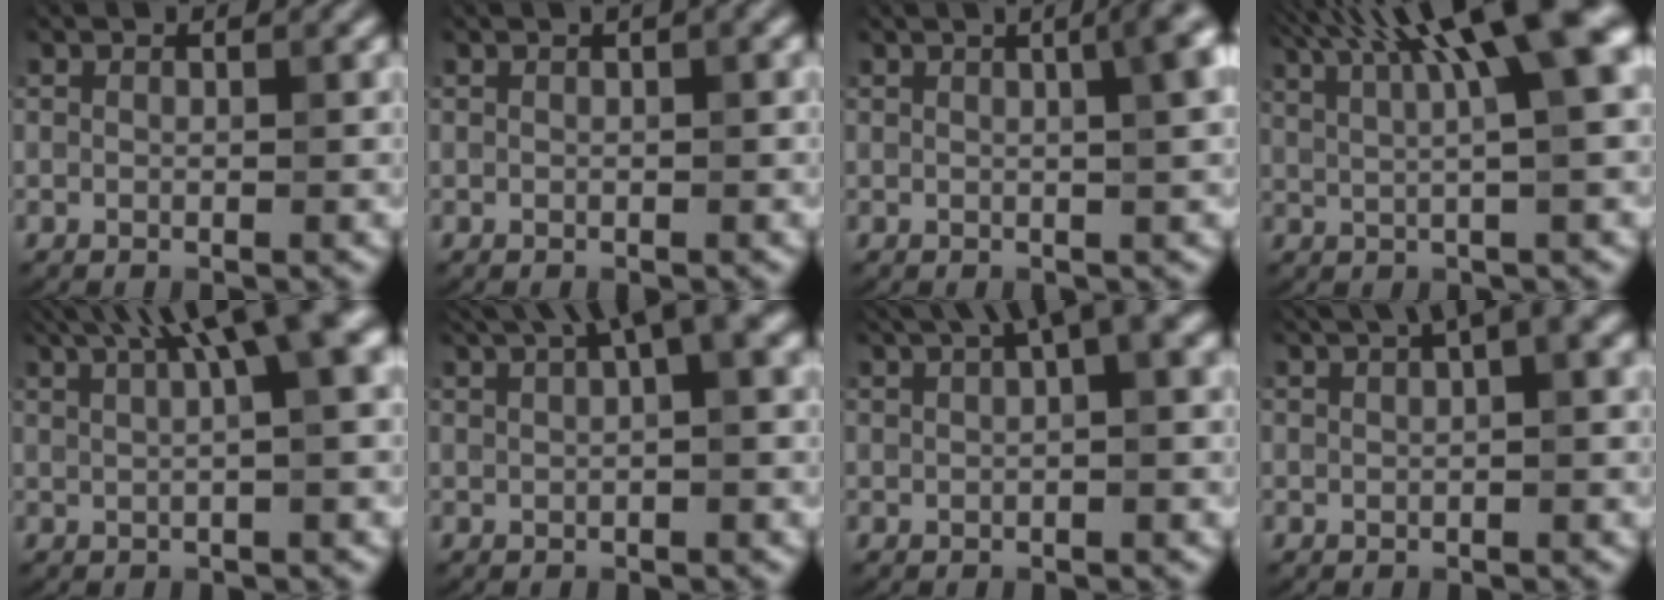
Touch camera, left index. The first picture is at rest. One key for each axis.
{"total": 1.4, "fx": 0.5, "fy": 0.3, "fz": 1.3, "tx": -0.018, "ty": 0.007, "tz": 0.003}
{"total": 6.4, "fx": 1.9, "fy": 2.7, "fz": 5.5, "tx": -0.023, "ty": 0.039, "tz": 0.000}
{"total": 13.0, "fx": 5.8, "fy": 3.5, "fz": 11.1, "tx": -0.128, "ty": 0.036, "tz": 0.076}
{"total": 11.6, "fx": 5.2, "fy": 3.5, "fz": 9.8, "tx": -0.097, "ty": 0.045, "tz": 0.061}
{"total": 6.9, "fx": 3.8, "fy": 1.6, "fz": 5.5, "tx": -0.077, "ty": 0.025, "tz": 0.064}
{"total": 6.2, "fx": 3.3, "fy": 1.4, "fz": 5.0, "tx": -0.068, "ty": 0.023, "tz": 0.055}
{"total": 5.6, "fx": 3.3, "fy": 1.2, "fz": 4.4, "tx": -0.060, "ty": 0.022, "tz": 0.051}